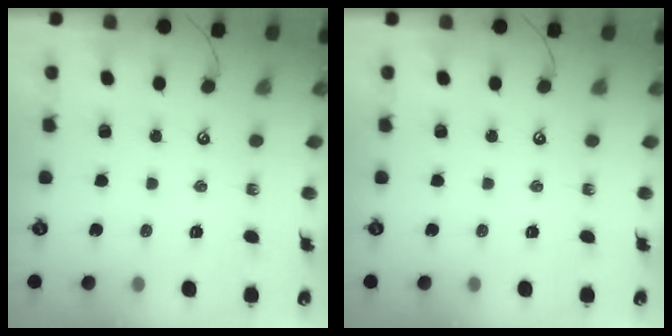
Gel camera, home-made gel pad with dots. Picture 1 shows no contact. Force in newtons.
{"total": 0.0}